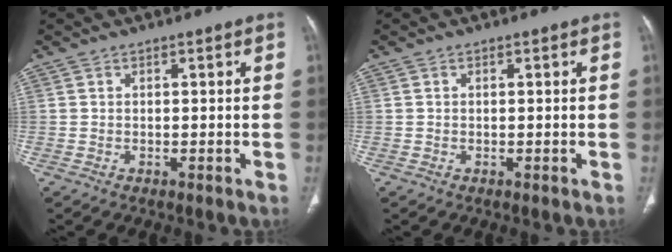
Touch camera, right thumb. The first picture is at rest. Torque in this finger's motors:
{"motor_torque": [-0.25, 0.16, -0.40, 0.04, 0.04]}